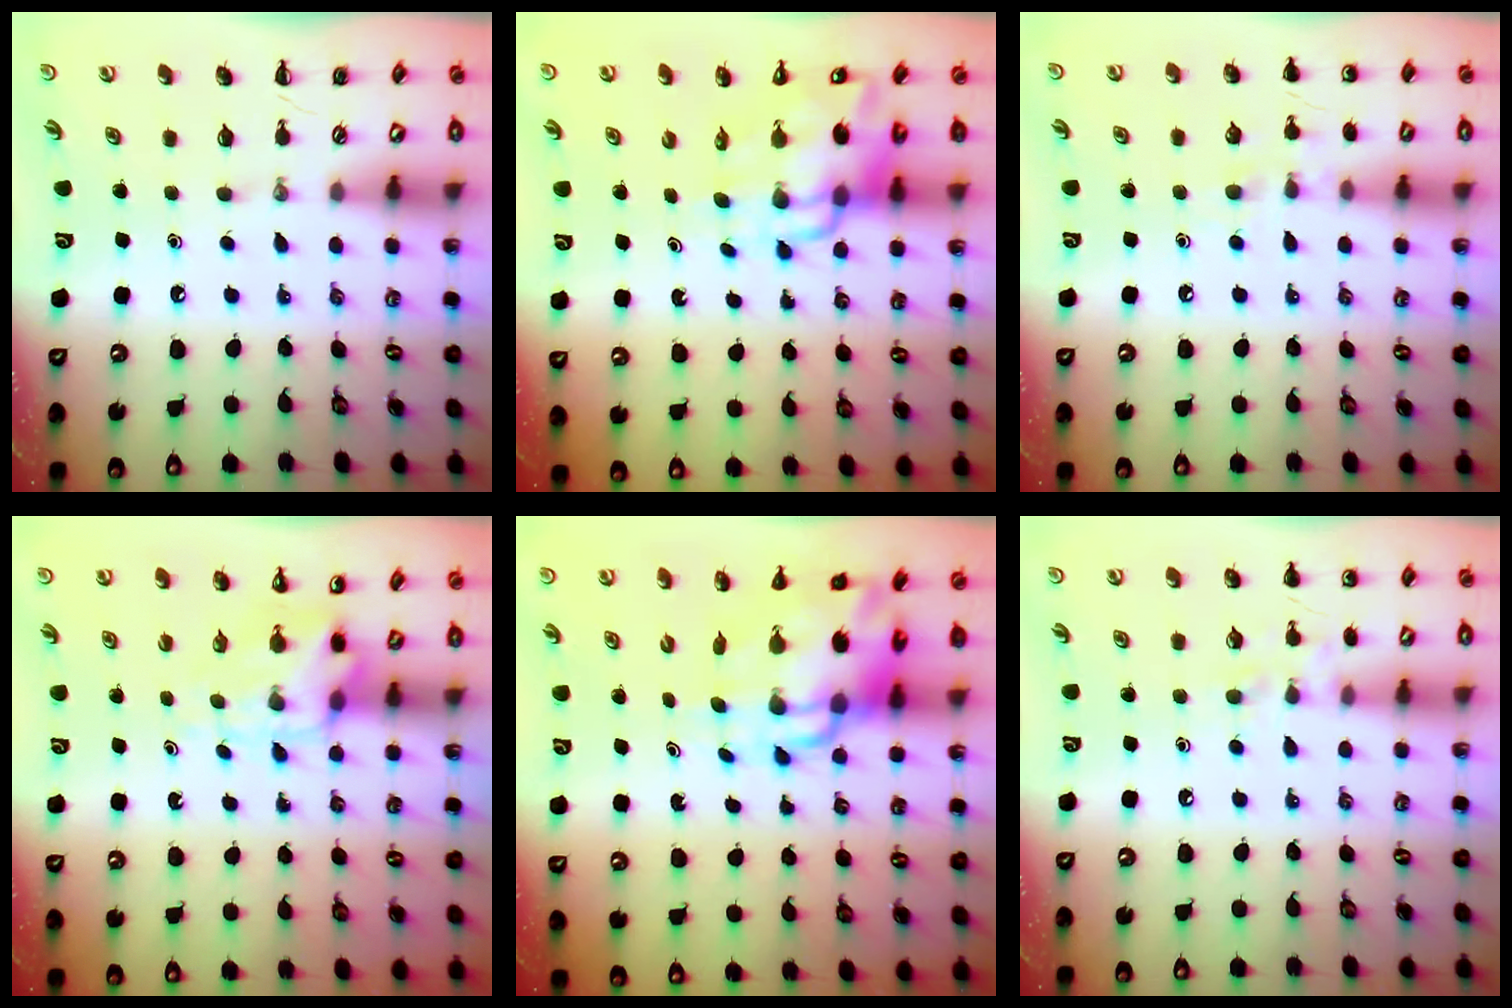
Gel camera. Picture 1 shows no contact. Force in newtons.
{"total": 11.5, "press": 10.9, "slide": 3.5}
{"total": 7.6, "press": 7.3, "slide": 2.0}
{"total": 5.2, "press": 5.2, "slide": 0.8}
{"total": 12.0, "press": 11.6, "slide": 3.2}
{"total": 7.5, "press": 7.2, "slide": 1.8}